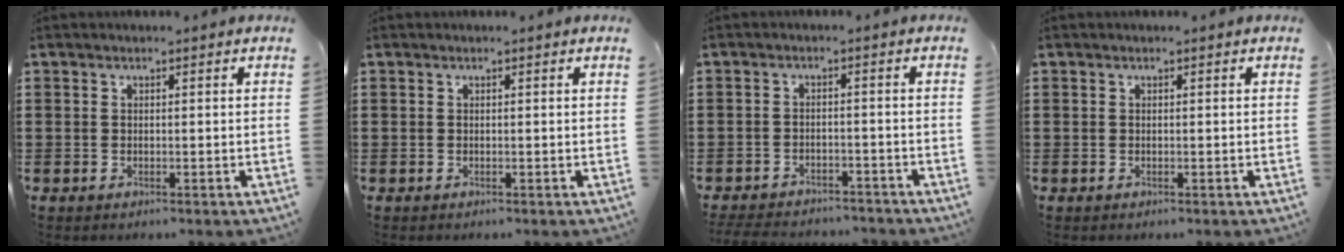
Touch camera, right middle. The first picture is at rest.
{"total": 0.0}
{"total": 3.4, "force": [-3.4, 0.5, 0.3], "torque": [-0.015, -0.001, -0.074]}
{"total": 0.0}